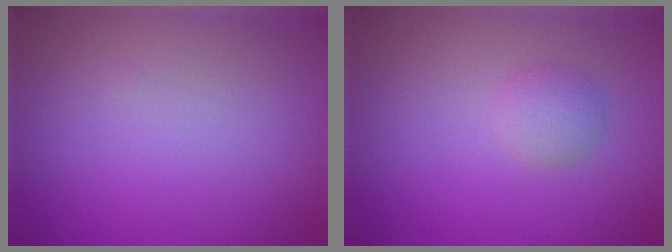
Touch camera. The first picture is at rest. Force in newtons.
{"total": 1.7, "press": 1.7, "slide": 0.1}